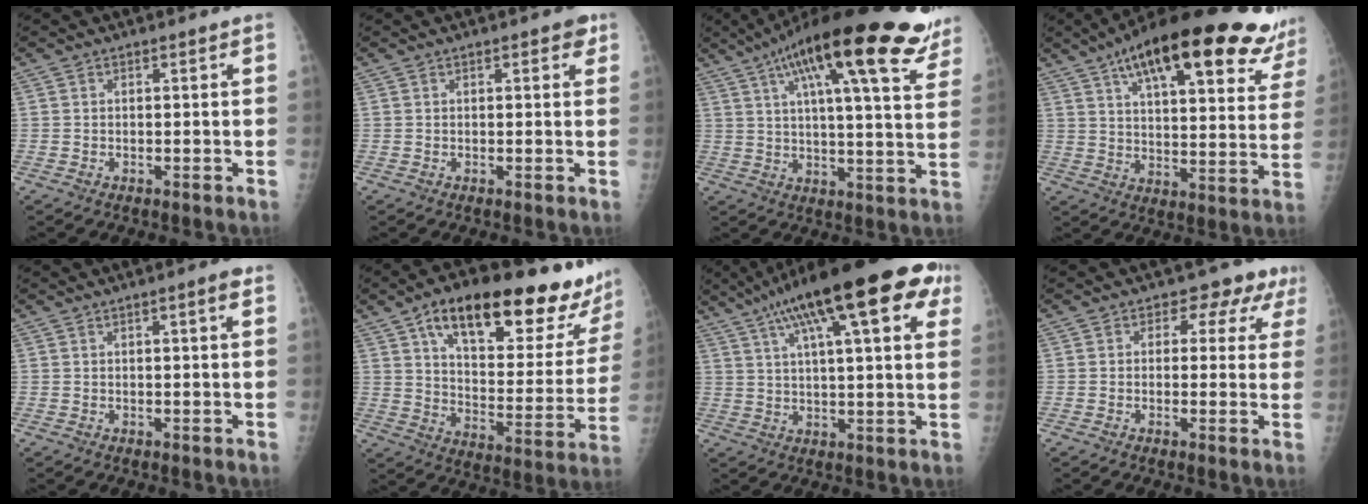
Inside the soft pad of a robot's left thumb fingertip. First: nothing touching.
{"total": 1.9, "force": [1.0, 1.0, 1.3], "torque": [-0.004, 0.000, 0.009]}
{"total": 25.6, "force": [16.0, 5.7, 19.2], "torque": [-0.276, -0.022, 0.224]}
{"total": 28.5, "force": [18.7, 8.5, 19.8], "torque": [-0.271, -0.037, 0.259]}
{"total": 2.0, "force": [0.8, 0.3, 1.8], "torque": [-0.028, 0.002, 0.009]}
{"total": 27.9, "force": [18.5, 9.6, 18.5], "torque": [-0.230, -0.055, 0.273]}
{"total": 23.4, "force": [11.8, 6.7, 19.0], "torque": [-0.282, 0.014, 0.172]}
{"total": 5.8, "force": [3.1, 4.4, 2.0], "torque": [0.018, -0.008, 0.018]}